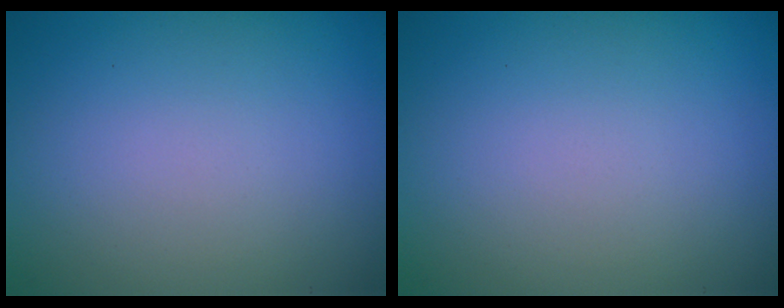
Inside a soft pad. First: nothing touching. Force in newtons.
{"total": 0.0}